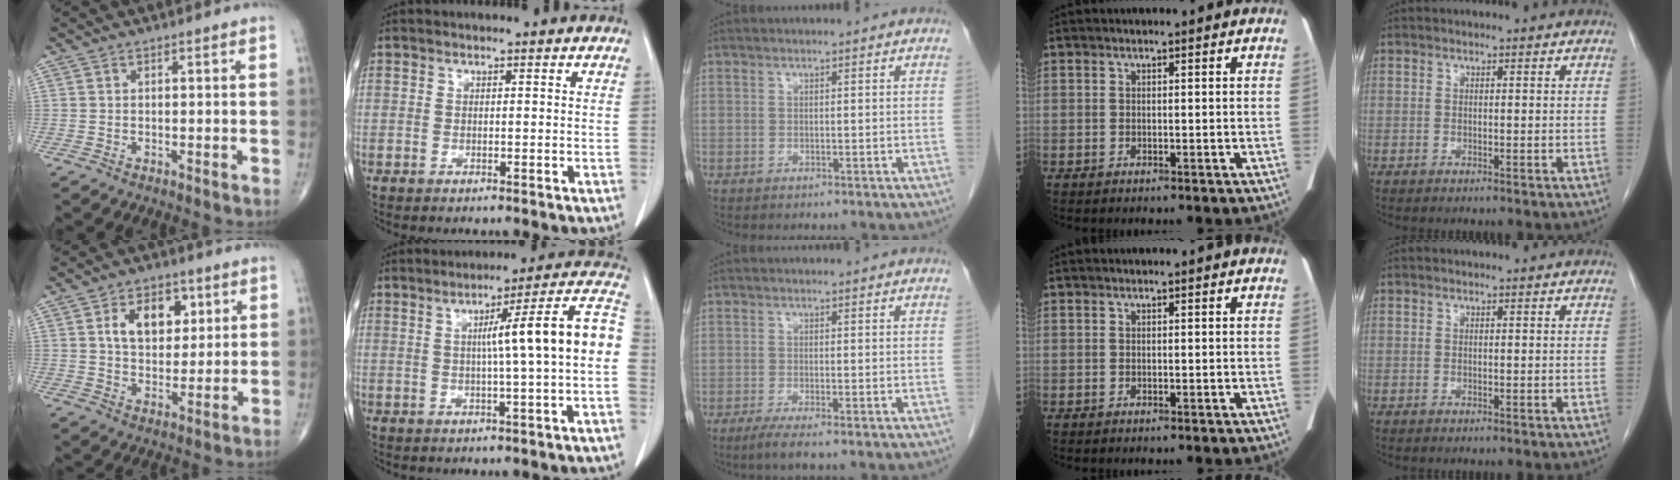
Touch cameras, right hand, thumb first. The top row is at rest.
{"thumb": {"total": 10.4, "force": [3.5, 6.9, 7.0], "torque": [-0.077, -0.008, 0.060]}, "index": {"total": 12.8, "force": [0.3, -0.9, 12.8], "torque": [-0.175, 0.027, -0.003]}, "middle": {"total": 2.3, "force": [-1.5, 0.0, 1.8], "torque": [-0.037, -0.008, -0.030]}}